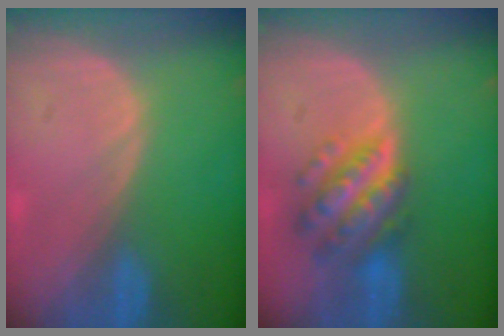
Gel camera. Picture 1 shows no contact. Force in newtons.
{"total": 7.7, "press": 7.7, "slide": 0.5}